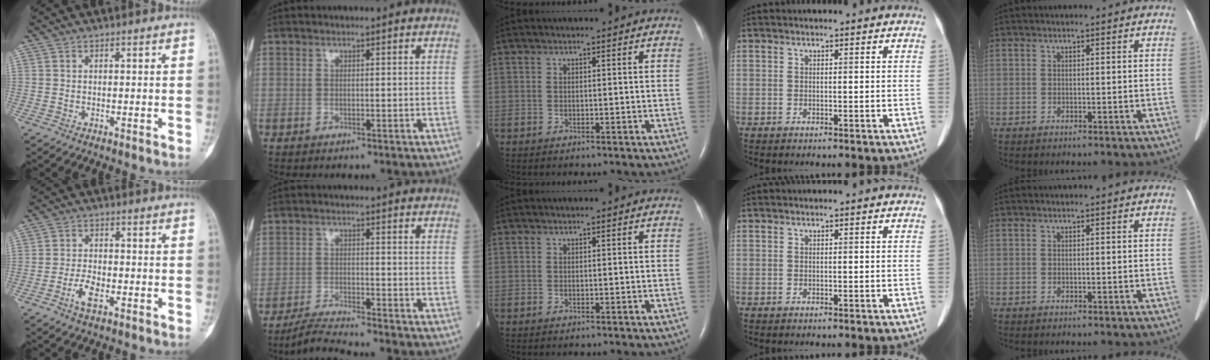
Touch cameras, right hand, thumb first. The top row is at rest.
{"thumb": {"total": 4.3, "force": [-2.0, 2.0, 3.3], "torque": [-0.063, 0.010, -0.039]}, "index": {"total": 5.2, "force": [-4.9, -0.9, 1.4], "torque": [-0.029, -0.021, -0.093]}}